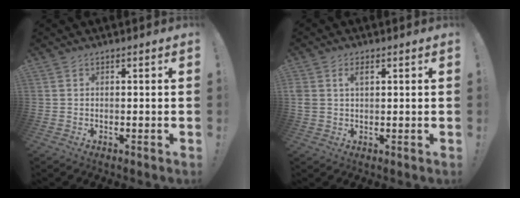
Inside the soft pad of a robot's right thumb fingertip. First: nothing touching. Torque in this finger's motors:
{"motor_torque": [0.14, 0.33, 0.01, -0.02, 0.01]}